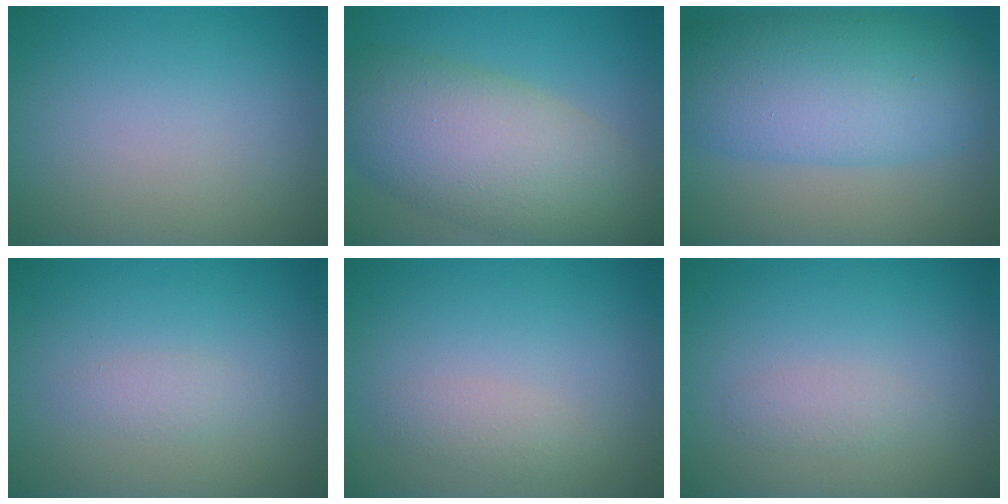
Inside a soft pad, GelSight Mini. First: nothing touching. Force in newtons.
{"total": 8.8, "press": 8.8, "slide": 0.6}
{"total": 10.1, "press": 10.1, "slide": 0.2}
{"total": 1.1, "press": 1.1, "slide": 0.1}
{"total": 1.4, "press": 1.4, "slide": 0.1}
{"total": 1.3, "press": 1.3, "slide": 0.0}